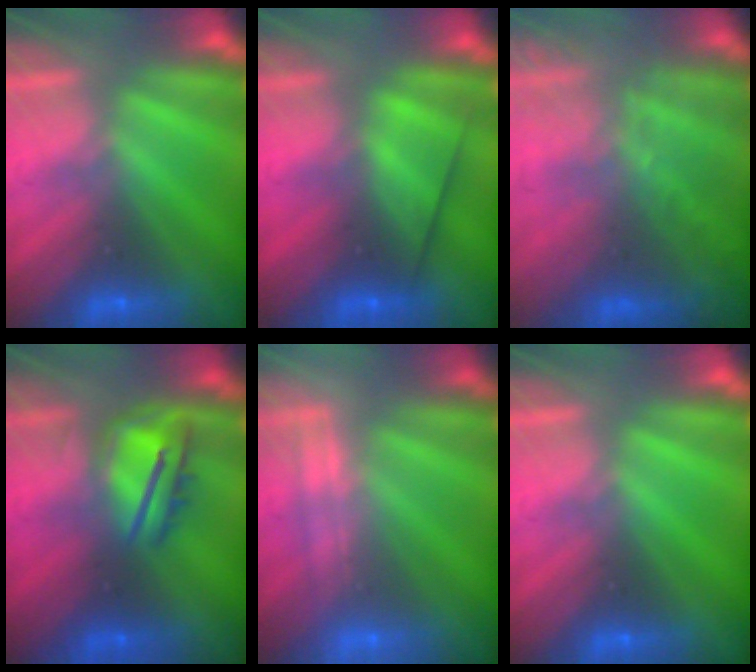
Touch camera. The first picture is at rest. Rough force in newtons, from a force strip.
{"total": 2.7}
{"total": 7.6}
{"total": 3.8}
{"total": 2.2}
{"total": 0.0}